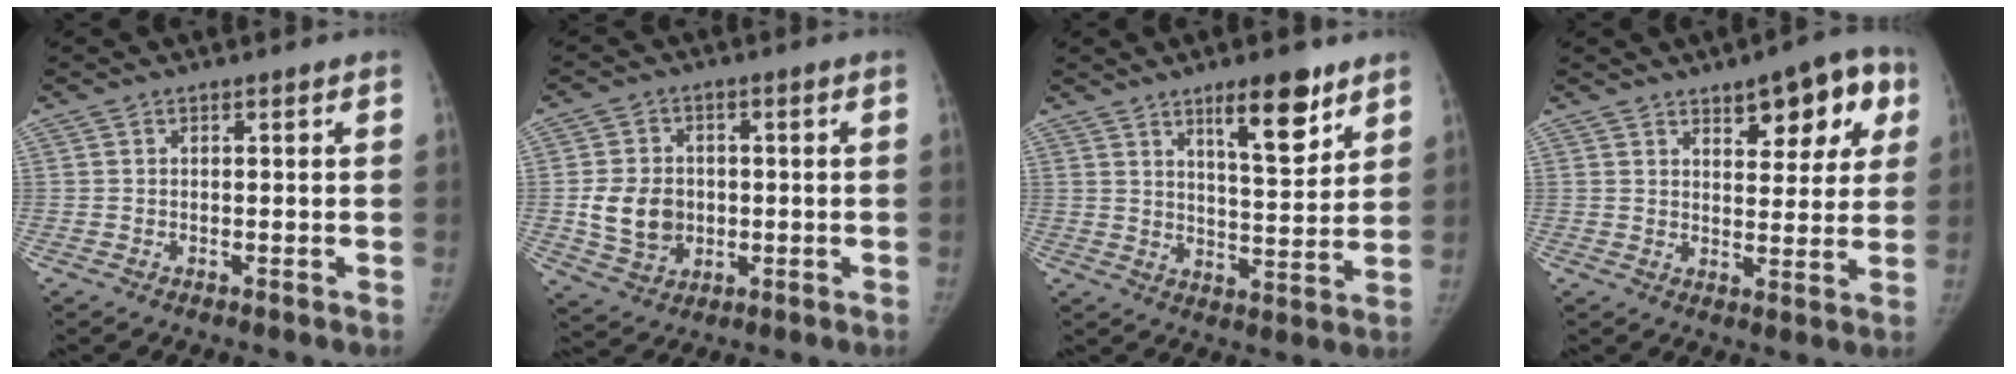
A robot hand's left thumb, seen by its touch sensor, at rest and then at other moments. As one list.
[{"total": 9.4, "force": [-0.6, 7.7, 5.3], "torque": [-0.071, 0.002, -0.001]}, {"total": 11.0, "force": [6.9, 3.2, 8.0], "torque": [-0.099, -0.047, 0.110]}, {"total": 11.9, "force": [5.8, 5.3, 8.9], "torque": [-0.069, -0.012, 0.072]}]